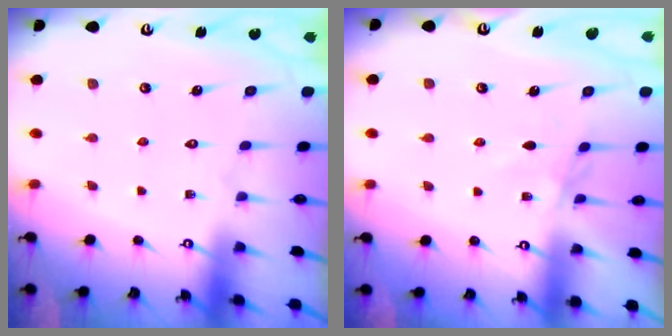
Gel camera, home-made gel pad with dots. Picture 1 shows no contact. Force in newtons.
{"total": 1.8, "press": 1.8, "slide": 0.4}